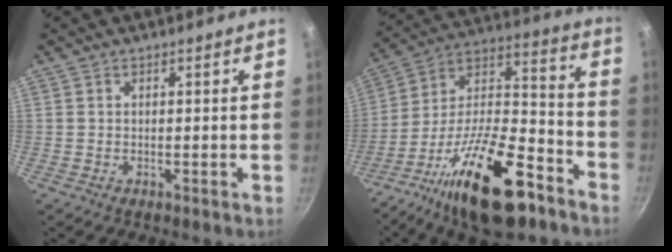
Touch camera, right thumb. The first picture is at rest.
{"total": 25.6, "force": [-14.6, 9.9, 18.5], "torque": [-0.280, 0.080, -0.245]}